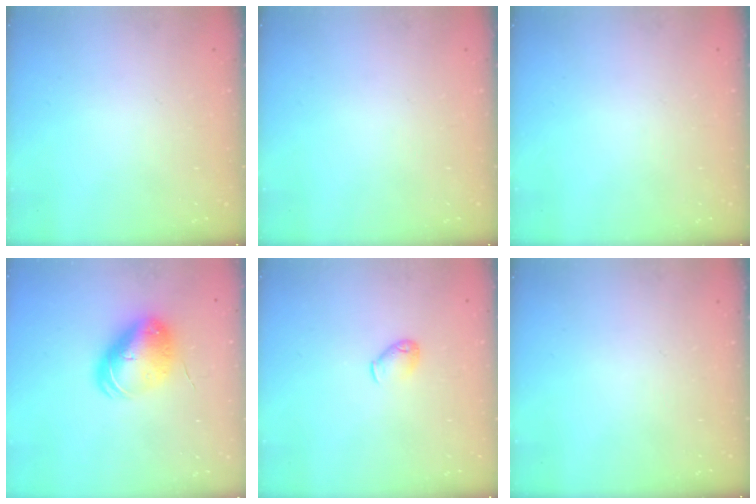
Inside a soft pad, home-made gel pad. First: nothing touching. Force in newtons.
{"total": 0.0}
{"total": 0.0}
{"total": 10.2, "press": 10.0, "slide": 1.7}
{"total": 6.2, "press": 6.0, "slide": 1.3}
{"total": 0.0}